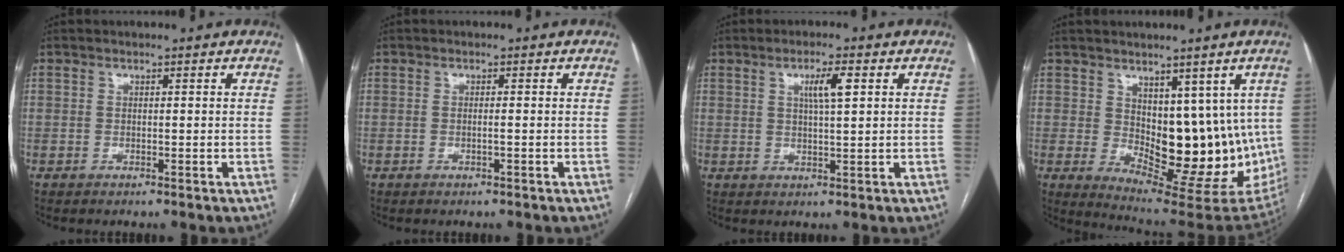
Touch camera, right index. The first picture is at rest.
{"total": 0.6, "force": [-0.2, -0.1, 0.6], "torque": [-0.012, 0.001, -0.004]}
{"total": 4.1, "force": [1.5, 0.4, 3.8], "torque": [-0.067, 0.002, 0.024]}
{"total": 14.8, "force": [1.4, 7.3, 12.8], "torque": [-0.170, -0.017, 0.043]}